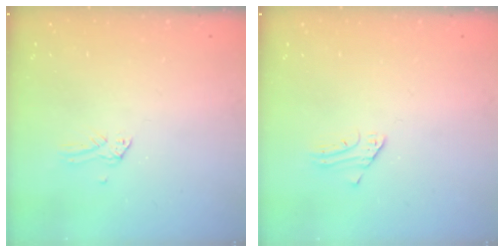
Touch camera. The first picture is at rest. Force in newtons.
{"total": 1.9, "press": 1.9, "slide": 0.2}